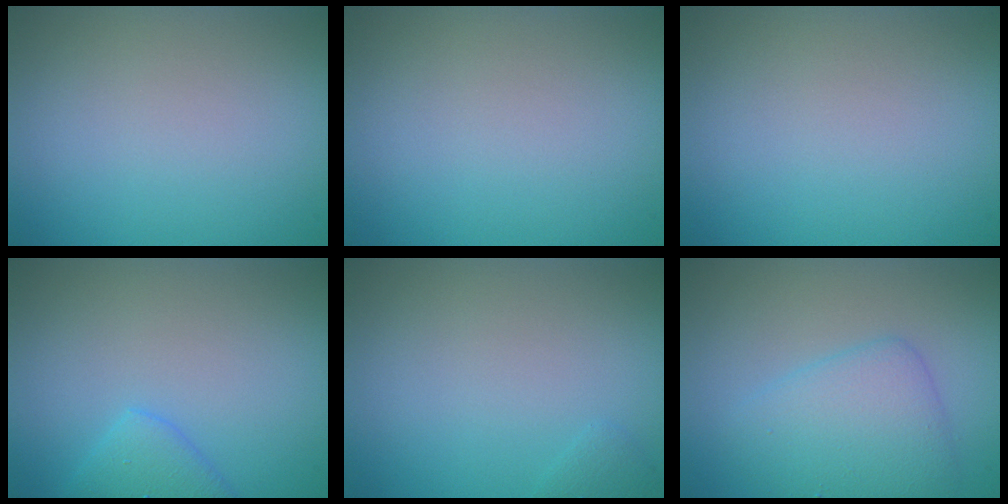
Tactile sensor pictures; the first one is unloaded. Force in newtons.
{"total": 0.0}
{"total": 0.0}
{"total": 2.5, "press": 2.5, "slide": 0.2}
{"total": 0.6, "press": 0.6, "slide": 0.1}
{"total": 4.0, "press": 4.0, "slide": 0.1}